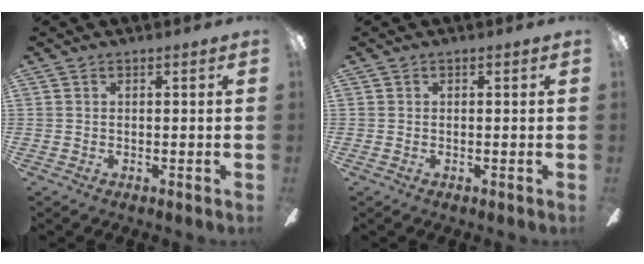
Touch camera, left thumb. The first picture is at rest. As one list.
[{"total": 0.0}]